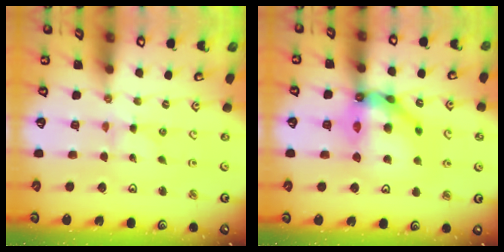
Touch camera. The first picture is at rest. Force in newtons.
{"total": 16.3, "press": 16.3, "slide": 1.4}